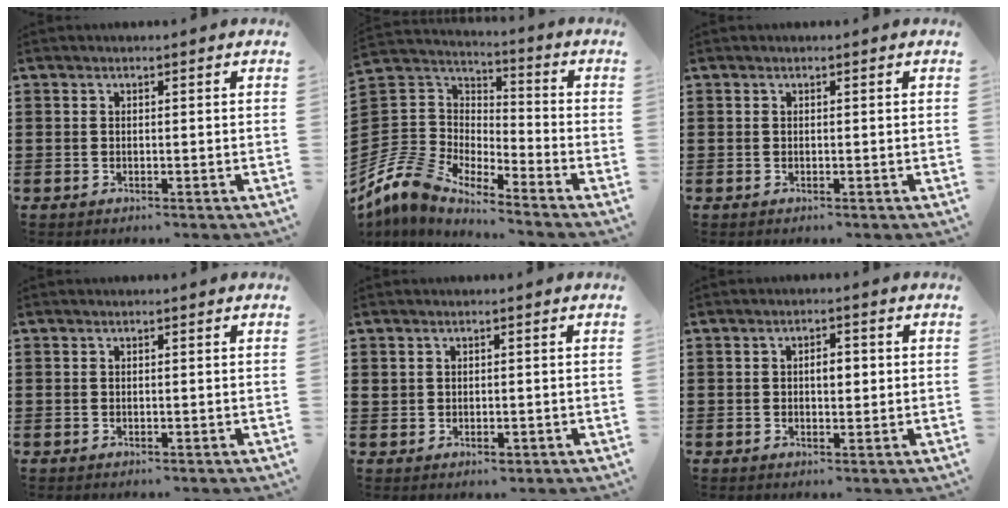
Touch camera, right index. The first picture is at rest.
{"total": 8.1, "force": [-7.5, 2.6, 1.5], "torque": [-0.087, -0.006, -0.165]}
{"total": 0.0}
{"total": 0.0}
{"total": 1.2, "force": [0.2, 1.1, 0.5], "torque": [-0.013, 0.005, 0.002]}
{"total": 2.8, "force": [0.1, 1.3, 2.4], "torque": [-0.039, 0.003, -0.003]}